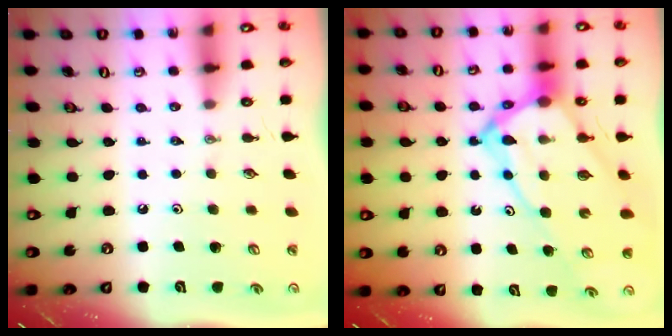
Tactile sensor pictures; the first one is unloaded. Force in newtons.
{"total": 16.6, "press": 16.5, "slide": 1.4}